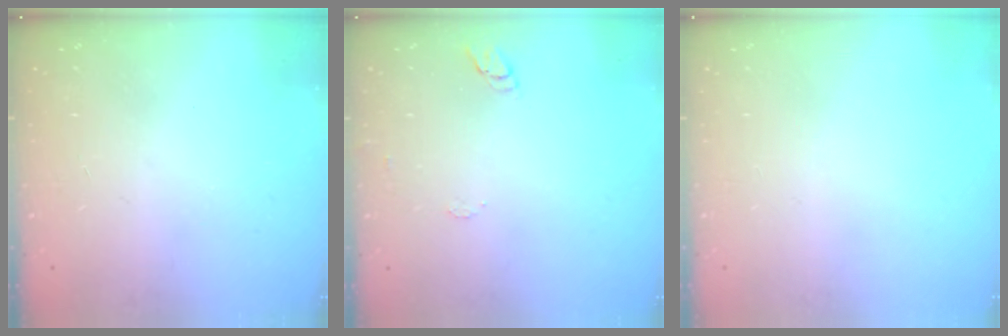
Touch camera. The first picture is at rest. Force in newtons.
{"total": 5.8, "press": 5.8, "slide": 0.3}
{"total": 0.0}